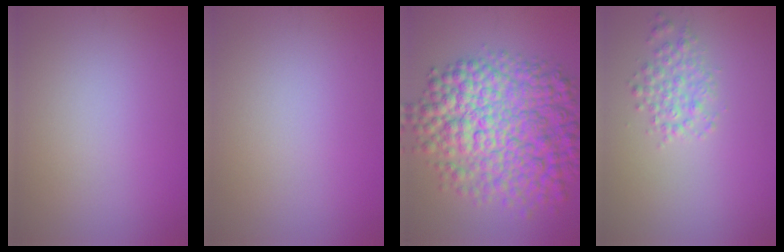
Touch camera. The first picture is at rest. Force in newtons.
{"total": 0.0}
{"total": 12.0, "press": 12.0, "slide": 0.1}
{"total": 2.4, "press": 2.4, "slide": 0.1}